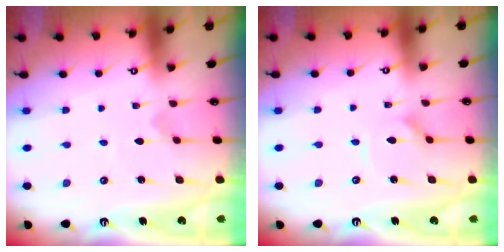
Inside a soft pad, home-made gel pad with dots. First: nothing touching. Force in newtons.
{"total": 2.2, "press": 2.2, "slide": 0.4}